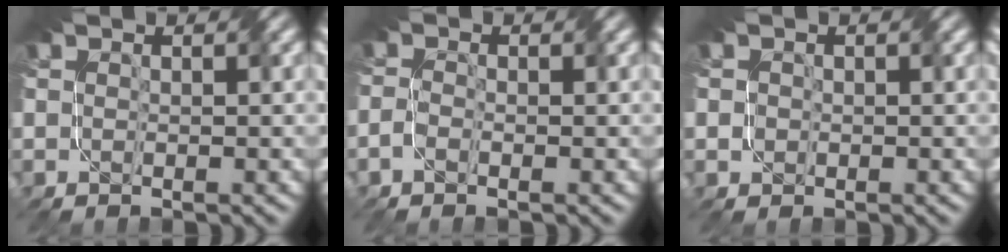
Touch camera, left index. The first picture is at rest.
{"total": 1.2, "force": [-1.0, 0.1, 0.5], "torque": [-0.014, 0.004, -0.024]}
{"total": 1.0, "force": [0.0, 0.9, 0.3], "torque": [0.000, 0.008, -0.007]}